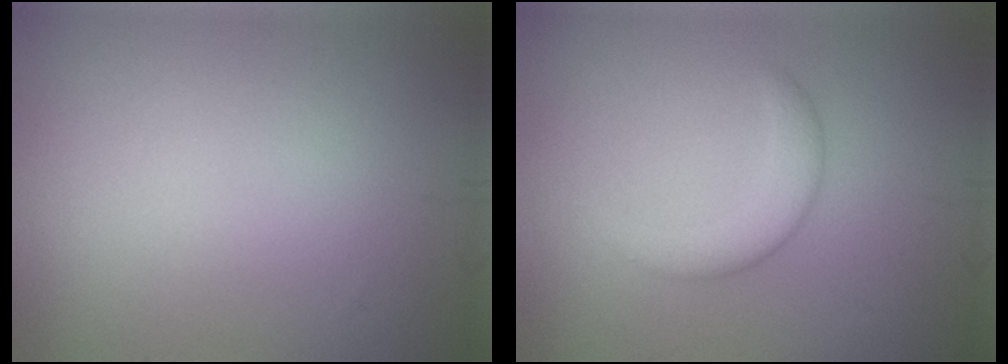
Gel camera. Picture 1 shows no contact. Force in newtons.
{"total": 2.8, "press": 2.8, "slide": 0.2}